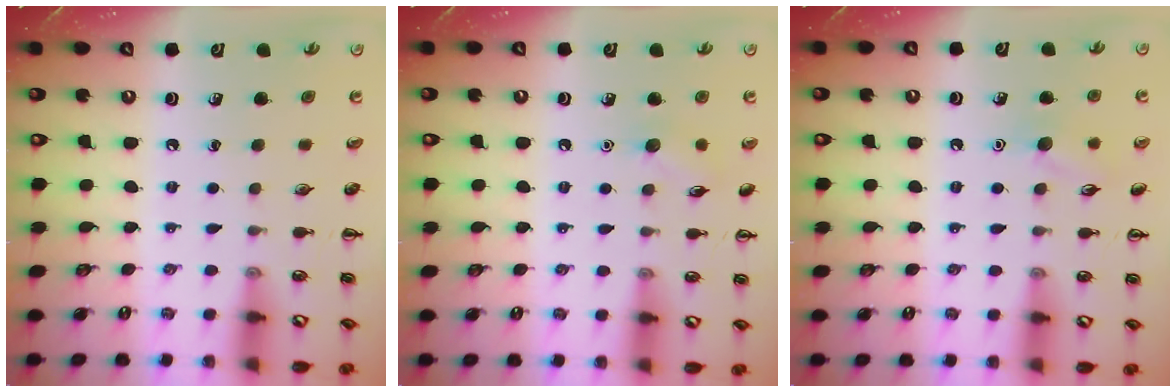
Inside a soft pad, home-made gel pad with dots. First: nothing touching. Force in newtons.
{"total": 6.0, "press": 5.8, "slide": 1.5}
{"total": 7.5, "press": 7.3, "slide": 1.6}